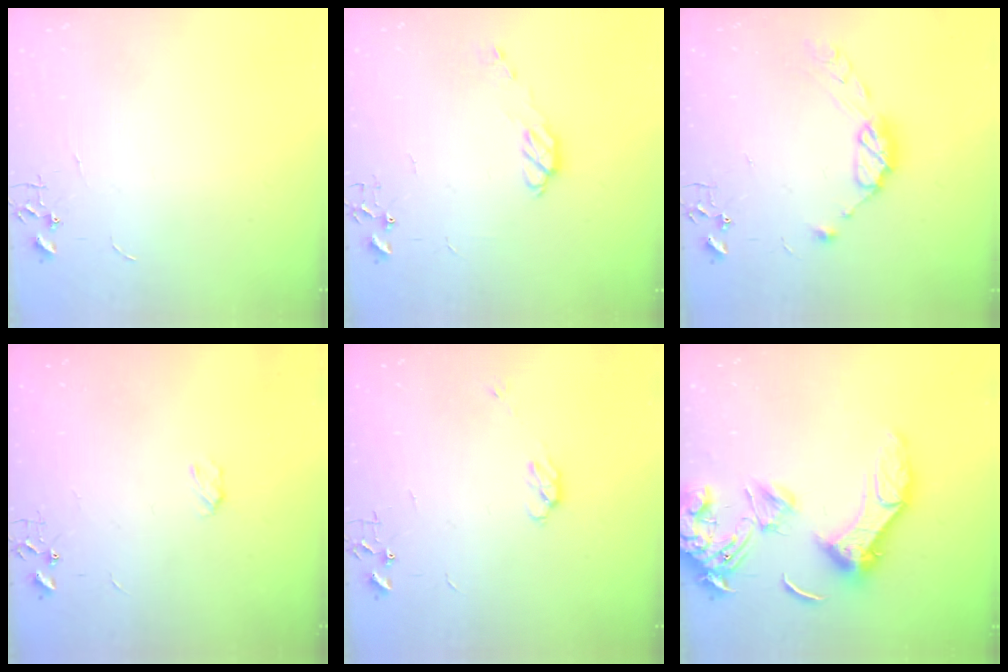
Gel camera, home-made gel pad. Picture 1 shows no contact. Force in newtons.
{"total": 7.1, "press": 7.1, "slide": 0.5}
{"total": 10.4, "press": 10.4, "slide": 0.9}
{"total": 3.1, "press": 3.1, "slide": 0.5}
{"total": 4.2, "press": 4.1, "slide": 1.0}
{"total": 20.0, "press": 19.8, "slide": 2.9}